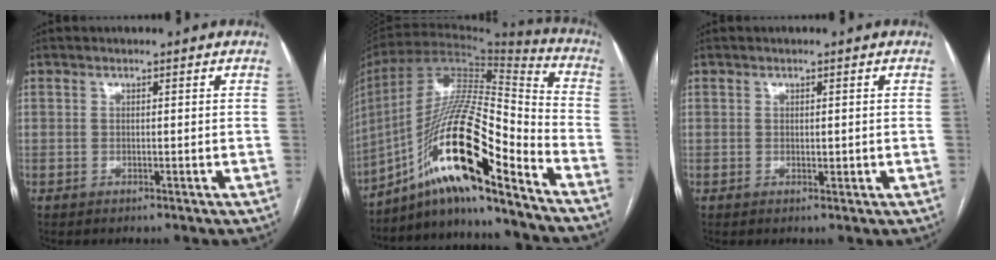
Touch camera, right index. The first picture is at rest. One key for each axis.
{"total": 20.4, "fx": -12.7, "fy": 2.4, "fz": 15.8, "tx": -0.307, "ty": 0.000, "tz": -0.226}
{"total": 1.0, "fx": 0.1, "fy": 0.4, "fz": 0.9, "tx": -0.013, "ty": -0.003, "tz": 0.005}